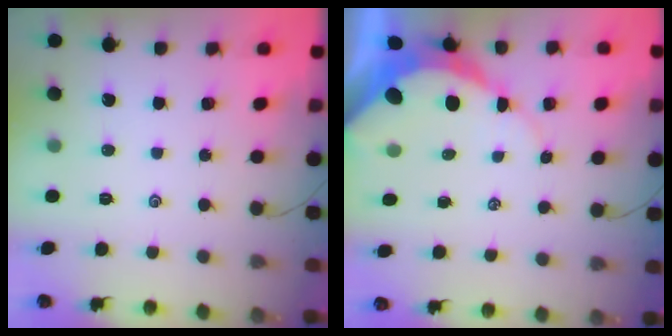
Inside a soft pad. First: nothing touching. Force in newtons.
{"total": 9.3, "press": 9.2, "slide": 1.0}